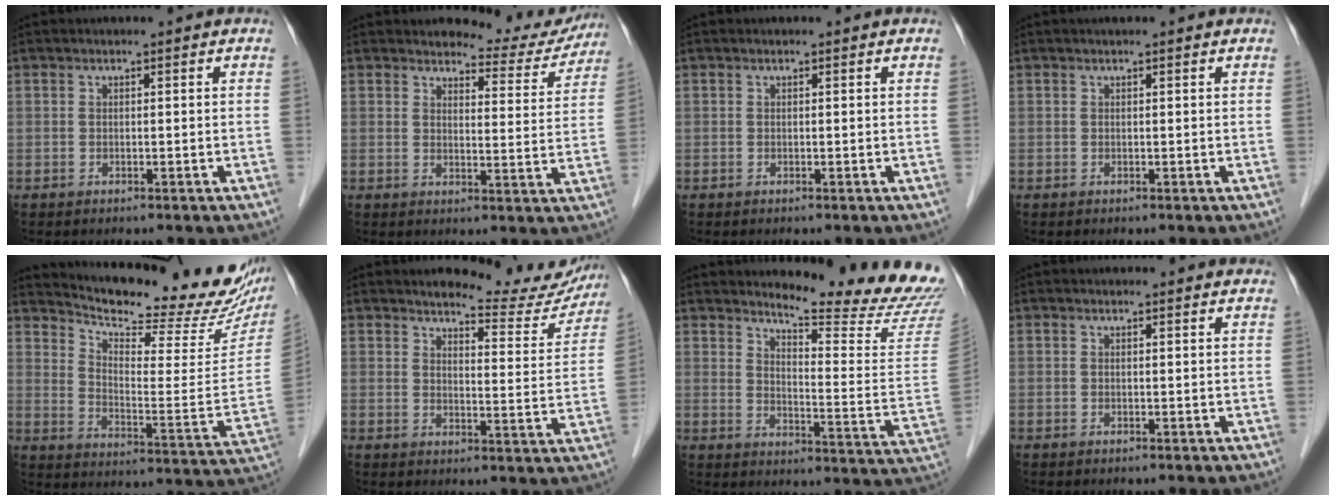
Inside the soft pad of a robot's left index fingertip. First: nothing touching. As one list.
[{"total": 8.6, "force": [8.3, 2.2, 0.7], "torque": [0.002, -0.029, 0.089]}, {"total": 0.0}, {"total": 0.8, "force": [0.6, 0.0, 0.5], "torque": [-0.007, 0.013, 0.010]}, {"total": 22.5, "force": [20.3, 3.8, 9.0], "torque": [-0.137, -0.068, 0.265]}, {"total": 12.2, "force": [11.7, 2.2, 2.5], "torque": [-0.016, -0.045, 0.126]}, {"total": 17.3, "force": [16.7, -0.5, 4.8], "torque": [-0.073, -0.136, 0.195]}, {"total": 2.5, "force": [2.4, 0.5, 0.3], "torque": [-0.011, 0.002, 0.016]}]